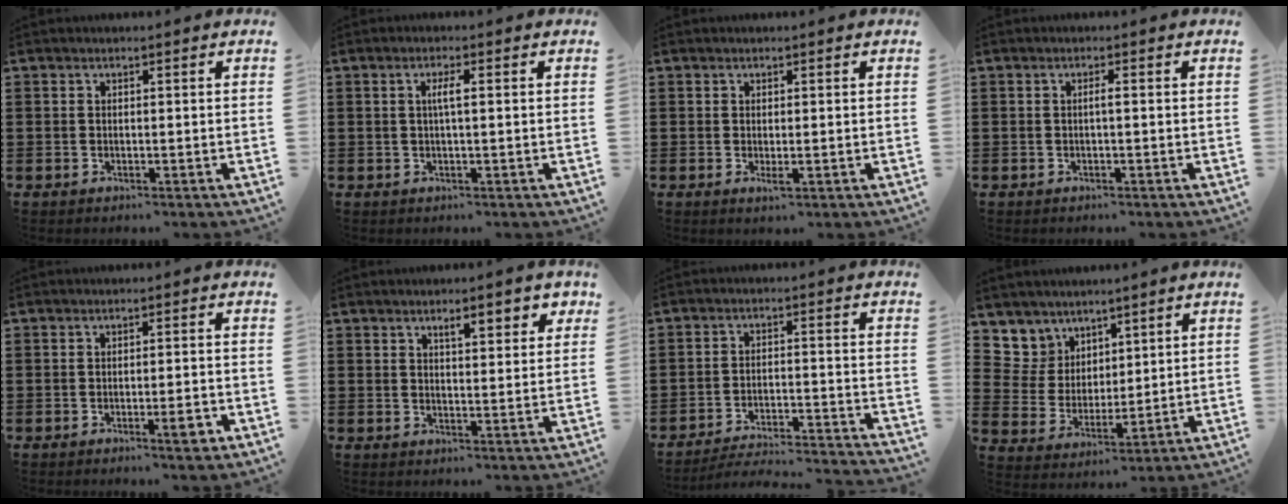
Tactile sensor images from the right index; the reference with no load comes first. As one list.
[{"total": 2.4, "force": [0.2, 0.3, 2.3], "torque": [-0.046, 0.000, 0.002]}, {"total": 1.3, "force": [0.0, 0.3, 1.2], "torque": [-0.023, -0.003, 0.001]}, {"total": 1.0, "force": [-0.2, 0.0, 1.0], "torque": [-0.020, -0.003, -0.003]}, {"total": 3.0, "force": [-1.6, 0.5, 2.5], "torque": [-0.039, -0.002, -0.027]}, {"total": 3.9, "force": [2.4, 1.2, 2.8], "torque": [-0.038, -0.003, 0.034]}, {"total": 3.9, "force": [-3.8, 0.1, 1.0], "torque": [-0.031, -0.007, -0.082]}, {"total": 6.2, "force": [4.5, 4.3, -0.5], "torque": [-0.033, -0.022, 0.086]}]